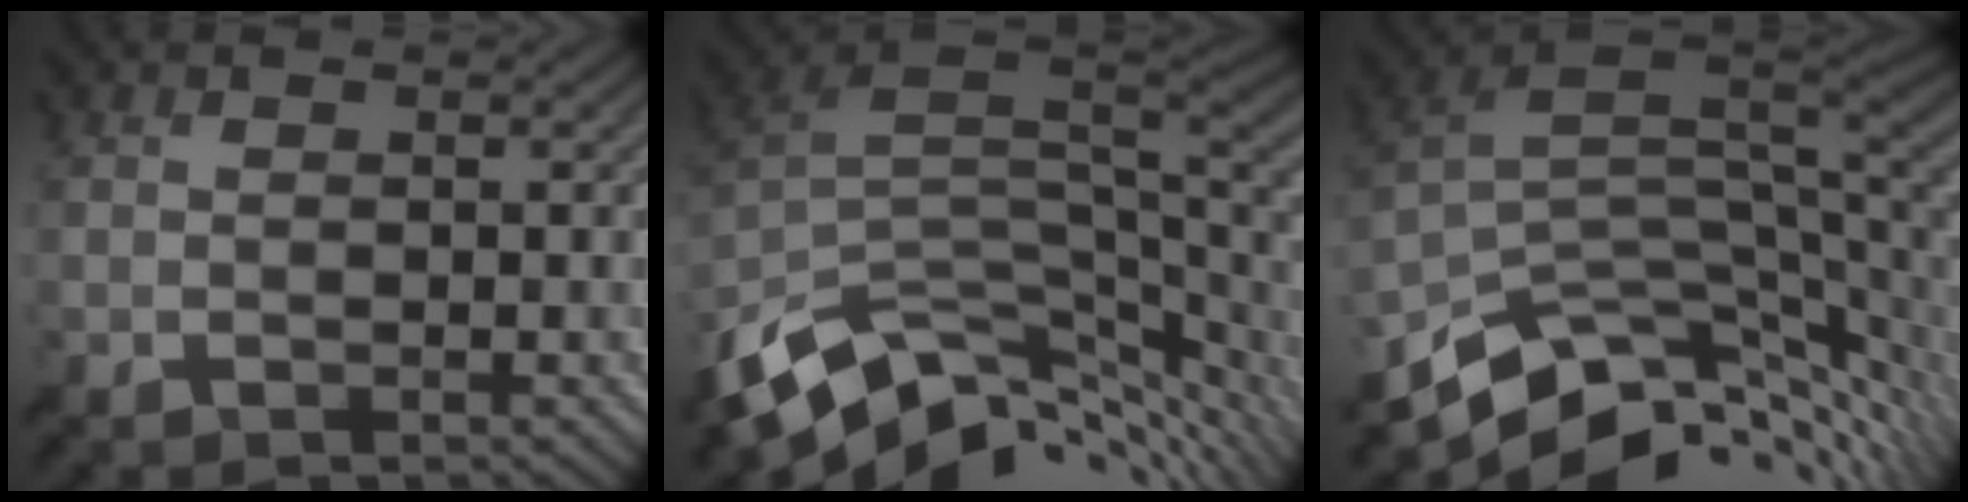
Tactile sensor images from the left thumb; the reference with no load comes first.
{"total": 12.4, "force": [-5.4, 6.3, 9.2], "torque": [-0.207, -0.032, -0.081]}
{"total": 12.5, "force": [-4.9, 6.2, 9.7], "torque": [-0.201, -0.026, -0.079]}